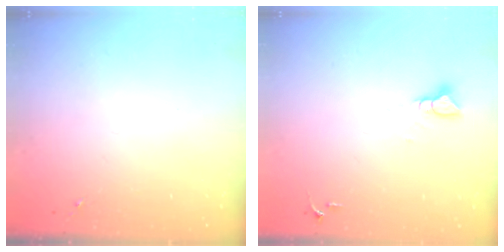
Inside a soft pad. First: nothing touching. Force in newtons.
{"total": 3.9, "press": 3.8, "slide": 0.5}